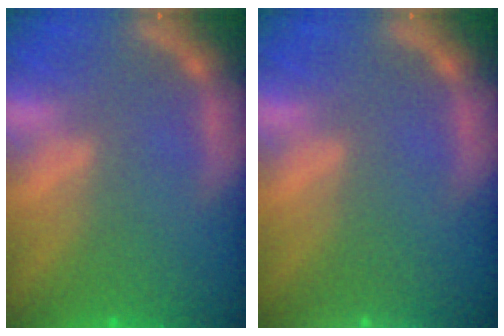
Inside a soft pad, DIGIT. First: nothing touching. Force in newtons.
{"total": 2.9}